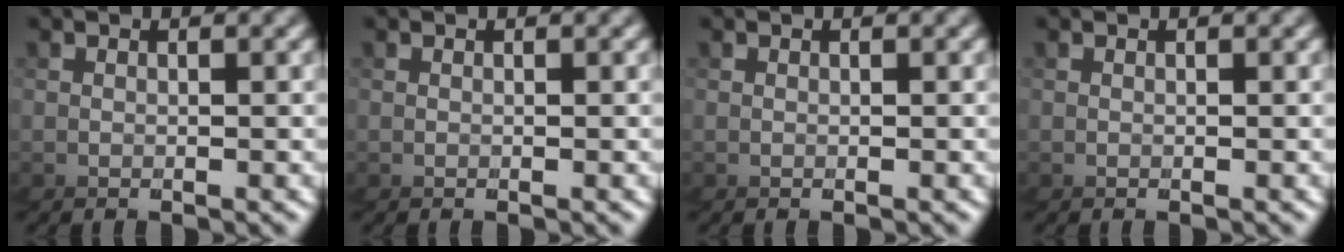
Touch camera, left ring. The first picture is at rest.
{"total": 0.0}
{"total": 0.0}
{"total": 0.0}